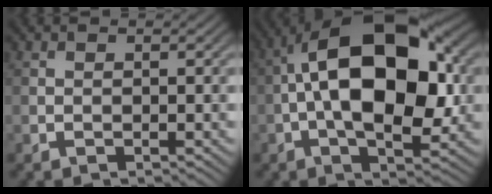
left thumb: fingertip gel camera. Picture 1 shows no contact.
{"total": 16.6, "force": [0.5, 8.5, 14.3], "torque": [-0.226, 0.037, -0.011]}